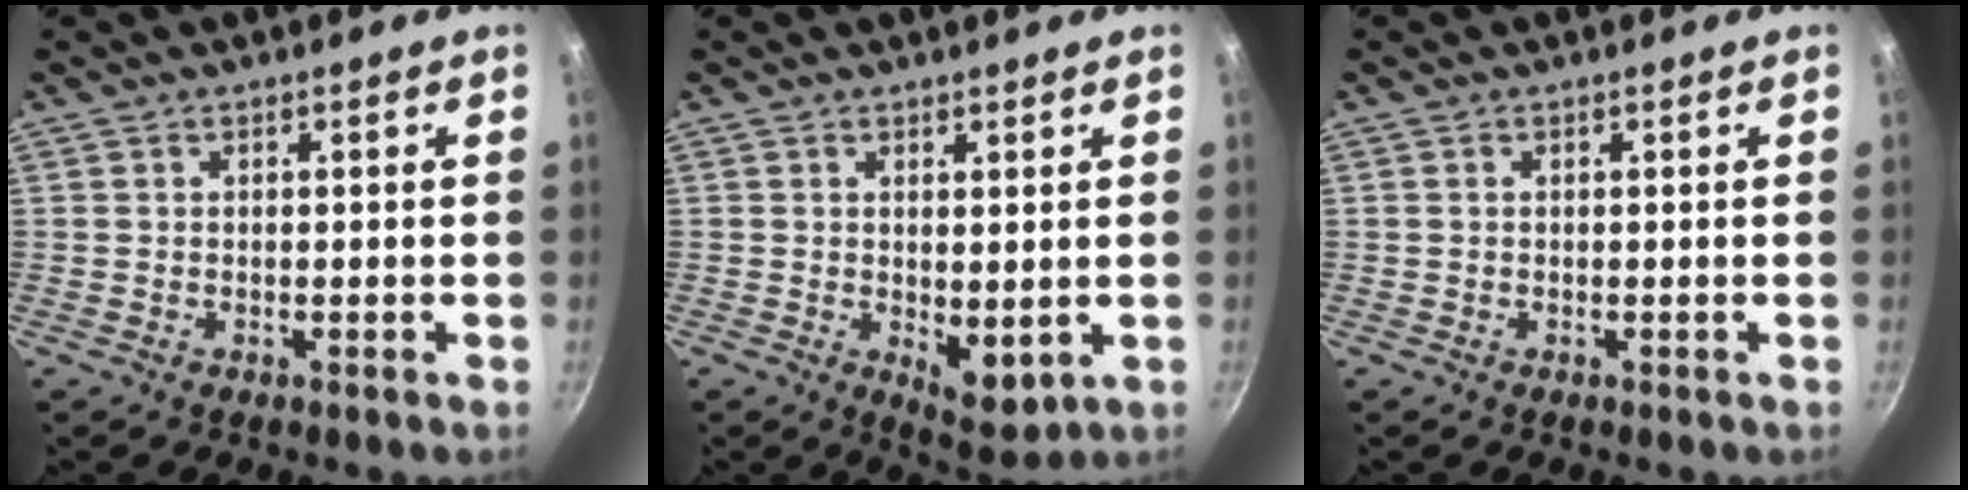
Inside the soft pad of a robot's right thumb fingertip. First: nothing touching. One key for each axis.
{"total": 6.0, "fx": 0.1, "fy": 2.8, "fz": 5.3, "tx": -0.064, "ty": -0.021, "tz": 0.010}
{"total": 0.0}